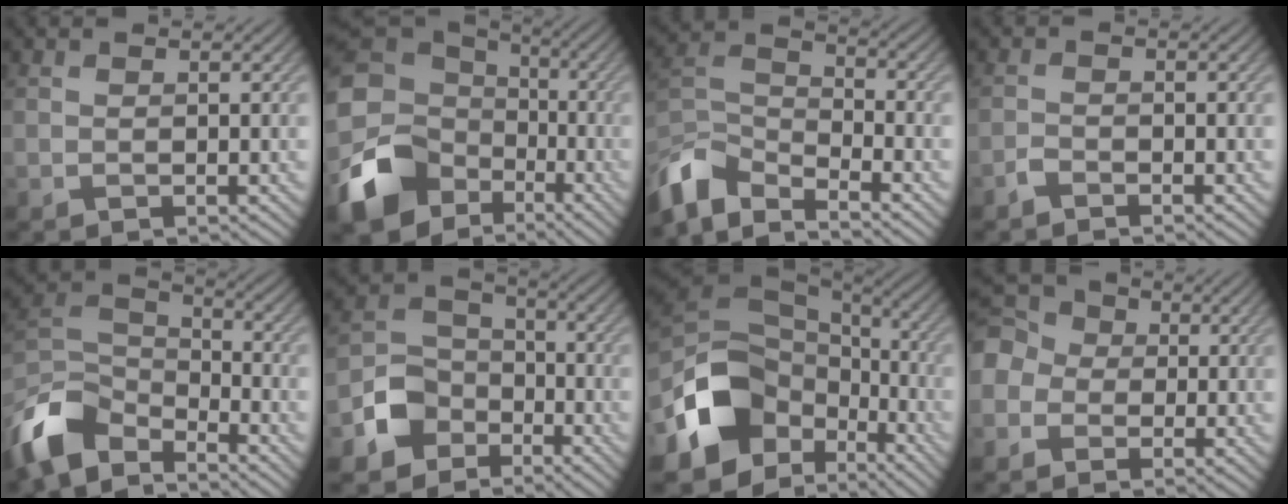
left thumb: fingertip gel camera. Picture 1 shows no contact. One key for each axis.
{"total": 16.5, "fx": -6.0, "fy": 12.4, "fz": 9.0, "tx": -0.248, "ty": -0.041, "tz": -0.100}
{"total": 10.2, "fx": -8.1, "fy": 3.6, "fz": 5.1, "tx": -0.117, "ty": -0.002, "tz": -0.170}
{"total": 1.3, "fx": -1.2, "fy": 0.3, "fz": 0.4, "tx": -0.009, "ty": 0.006, "tz": -0.027}
{"total": 10.5, "fx": -7.6, "fy": 4.9, "fz": 5.4, "tx": -0.128, "ty": -0.006, "tz": -0.165}
{"total": 7.4, "fx": -3.9, "fy": 5.6, "fz": 2.8, "tx": -0.063, "ty": 0.000, "tz": -0.093}
{"total": 15.3, "fx": -5.7, "fy": 10.8, "fz": 9.1, "tx": -0.211, "ty": -0.036, "tz": -0.096}
{"total": 7.3, "fx": -1.2, "fy": 6.6, "fz": 2.9, "tx": -0.114, "ty": 0.010, "tz": -0.049}